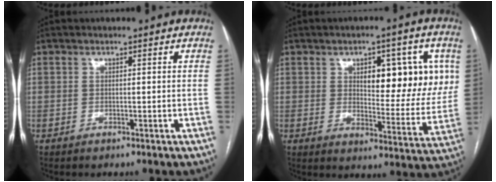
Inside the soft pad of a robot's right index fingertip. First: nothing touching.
{"total": 13.5, "force": [4.0, 5.2, 11.7], "torque": [-0.139, 0.009, 0.059]}